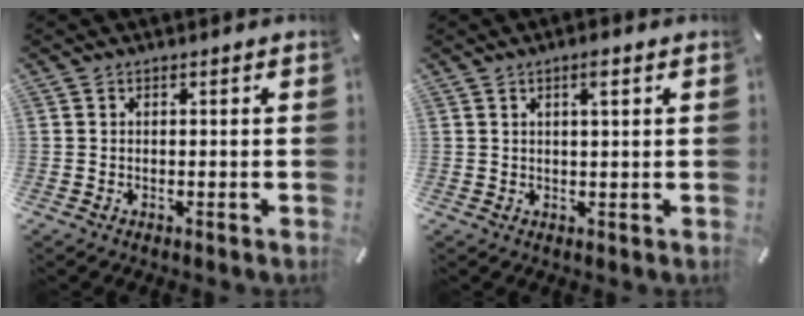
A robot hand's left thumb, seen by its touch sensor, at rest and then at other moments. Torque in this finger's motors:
{"motor_torque": [0.06, 0.00, -0.03, 0.00, 0.01]}